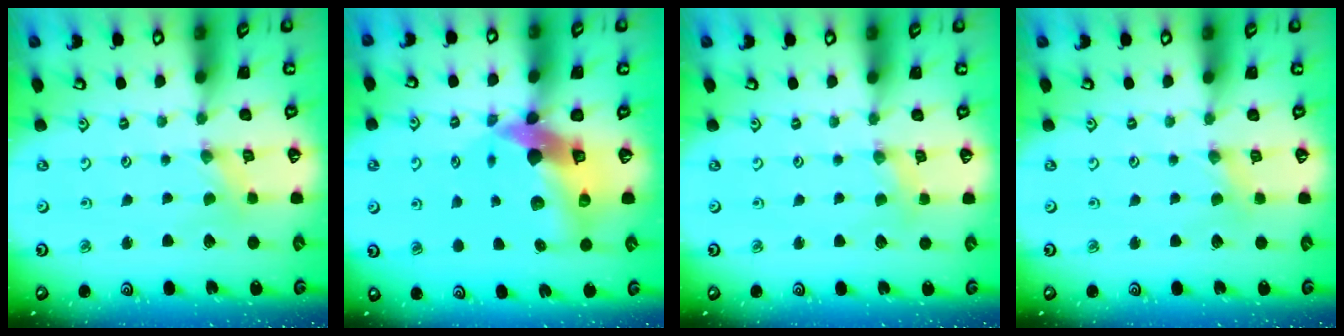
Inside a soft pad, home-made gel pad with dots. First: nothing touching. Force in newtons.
{"total": 14.0, "press": 13.8, "slide": 2.1}
{"total": 1.9, "press": 1.8, "slide": 0.4}
{"total": 1.1, "press": 1.1, "slide": 0.3}